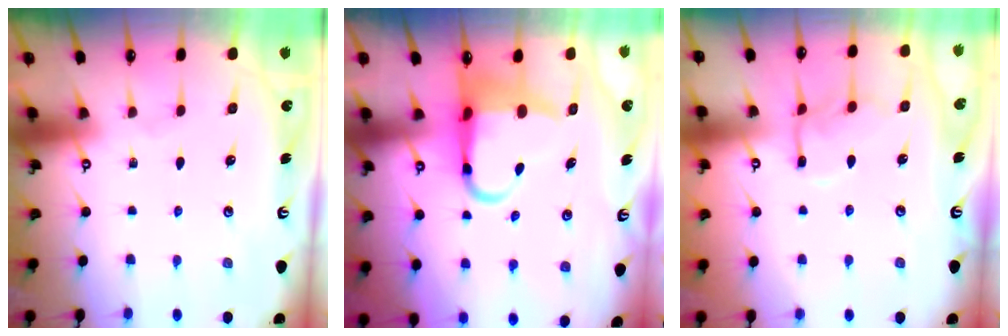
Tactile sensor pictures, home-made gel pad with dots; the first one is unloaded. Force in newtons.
{"total": 7.6, "press": 7.4, "slide": 1.7}
{"total": 9.9, "press": 9.8, "slide": 0.7}